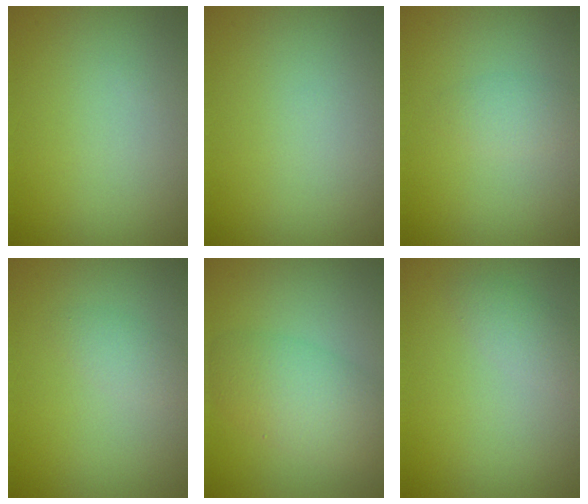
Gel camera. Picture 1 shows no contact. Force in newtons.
{"total": 0.0}
{"total": 1.5, "press": 1.5, "slide": 0.0}
{"total": 1.4, "press": 1.4, "slide": 0.1}
{"total": 4.9, "press": 4.9, "slide": 0.2}
{"total": 1.7, "press": 1.7, "slide": 0.1}